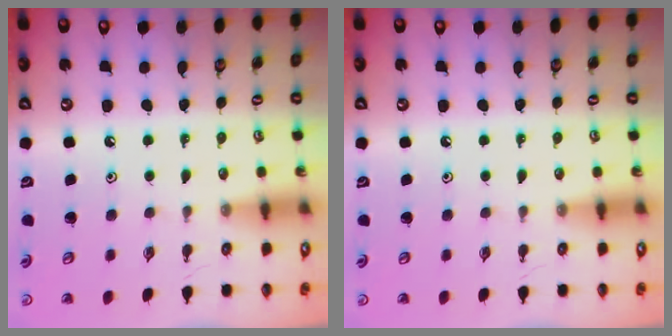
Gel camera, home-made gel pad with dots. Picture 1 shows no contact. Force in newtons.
{"total": 0.0}